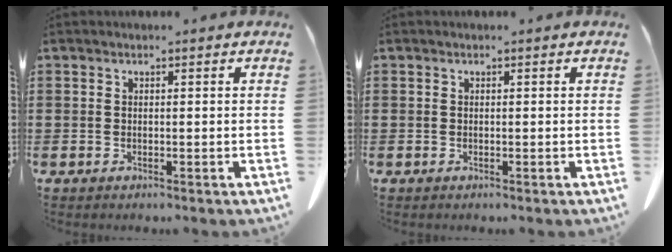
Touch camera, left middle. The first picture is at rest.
{"total": 0.0}